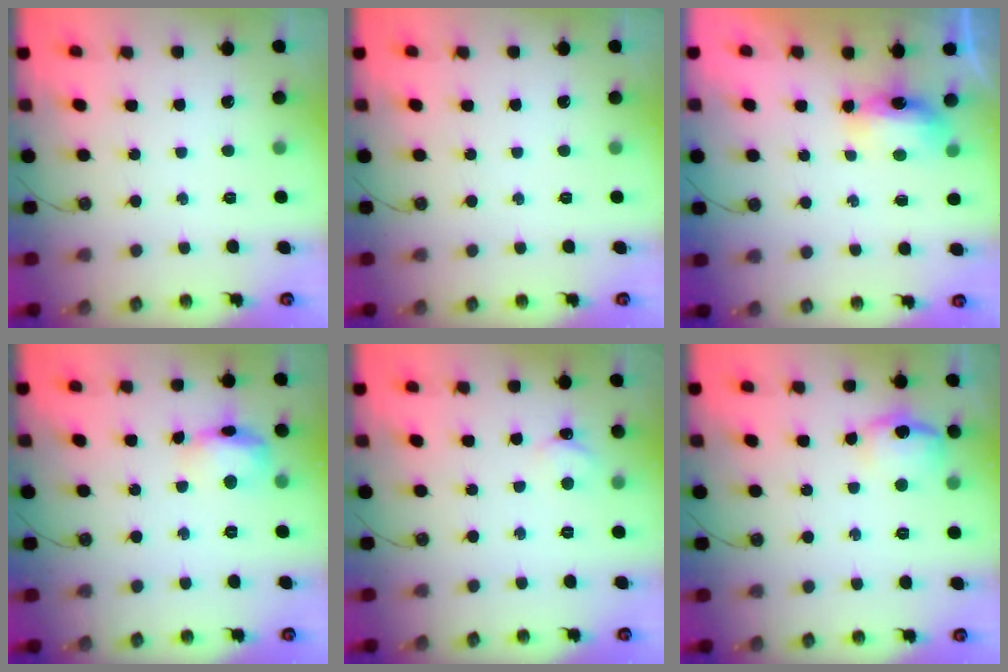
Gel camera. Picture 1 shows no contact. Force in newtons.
{"total": 0.0}
{"total": 6.4, "press": 6.4, "slide": 0.2}
{"total": 14.0, "press": 9.7, "slide": 10.0}
{"total": 2.0, "press": 2.0, "slide": 0.3}
{"total": 12.0, "press": 11.9, "slide": 0.9}